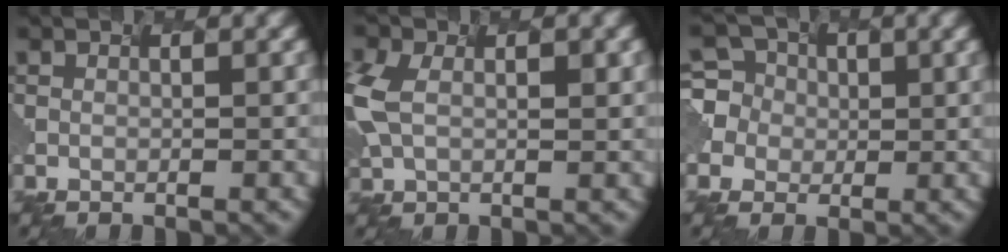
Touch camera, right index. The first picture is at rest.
{"total": 4.8, "force": [0.1, 3.0, 3.8], "torque": [-0.106, 0.005, 0.014]}
{"total": 6.0, "force": [0.6, 5.8, 1.4], "torque": [-0.040, 0.042, 0.005]}